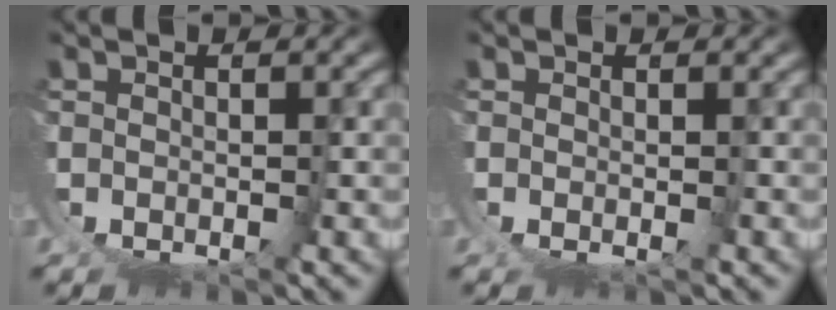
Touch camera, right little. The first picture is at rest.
{"total": 0.9, "force": [-0.7, 0.5, 0.3], "torque": [-0.012, -0.014, -0.002]}